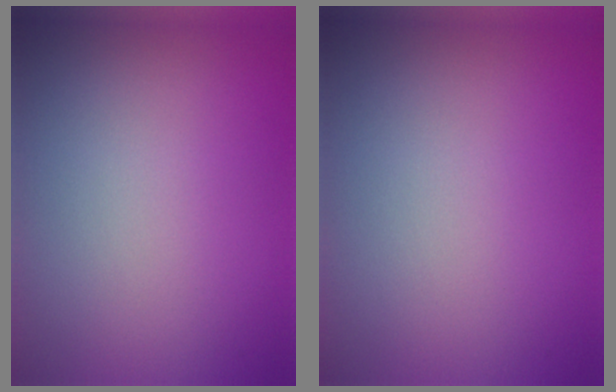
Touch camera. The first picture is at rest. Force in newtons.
{"total": 0.0}